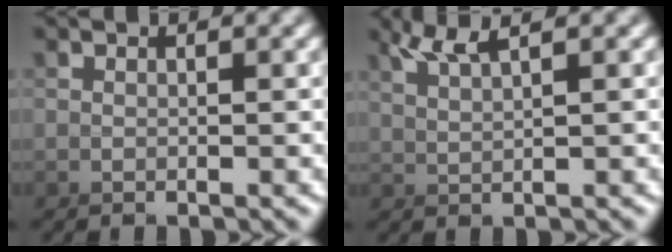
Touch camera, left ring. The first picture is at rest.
{"total": 2.8, "force": [1.6, -2.2, 0.4], "torque": [-0.031, 0.011, 0.029]}